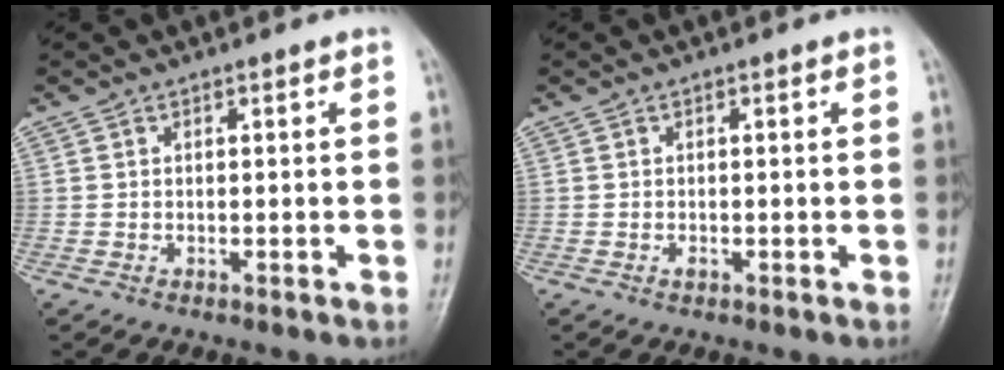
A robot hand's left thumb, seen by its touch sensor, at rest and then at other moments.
{"total": 0.8, "force": [-0.2, 0.5, 0.6], "torque": [-0.008, 0.001, -0.005]}